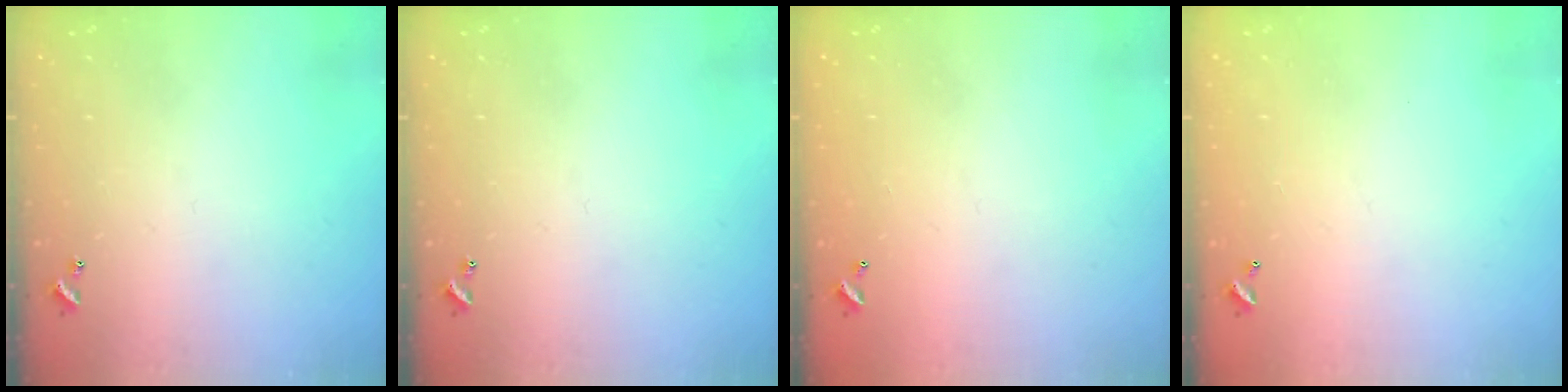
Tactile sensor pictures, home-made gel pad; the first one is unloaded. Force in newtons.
{"total": 0.0}
{"total": 2.9, "press": 2.9, "slide": 0.1}
{"total": 2.9, "press": 2.9, "slide": 0.1}